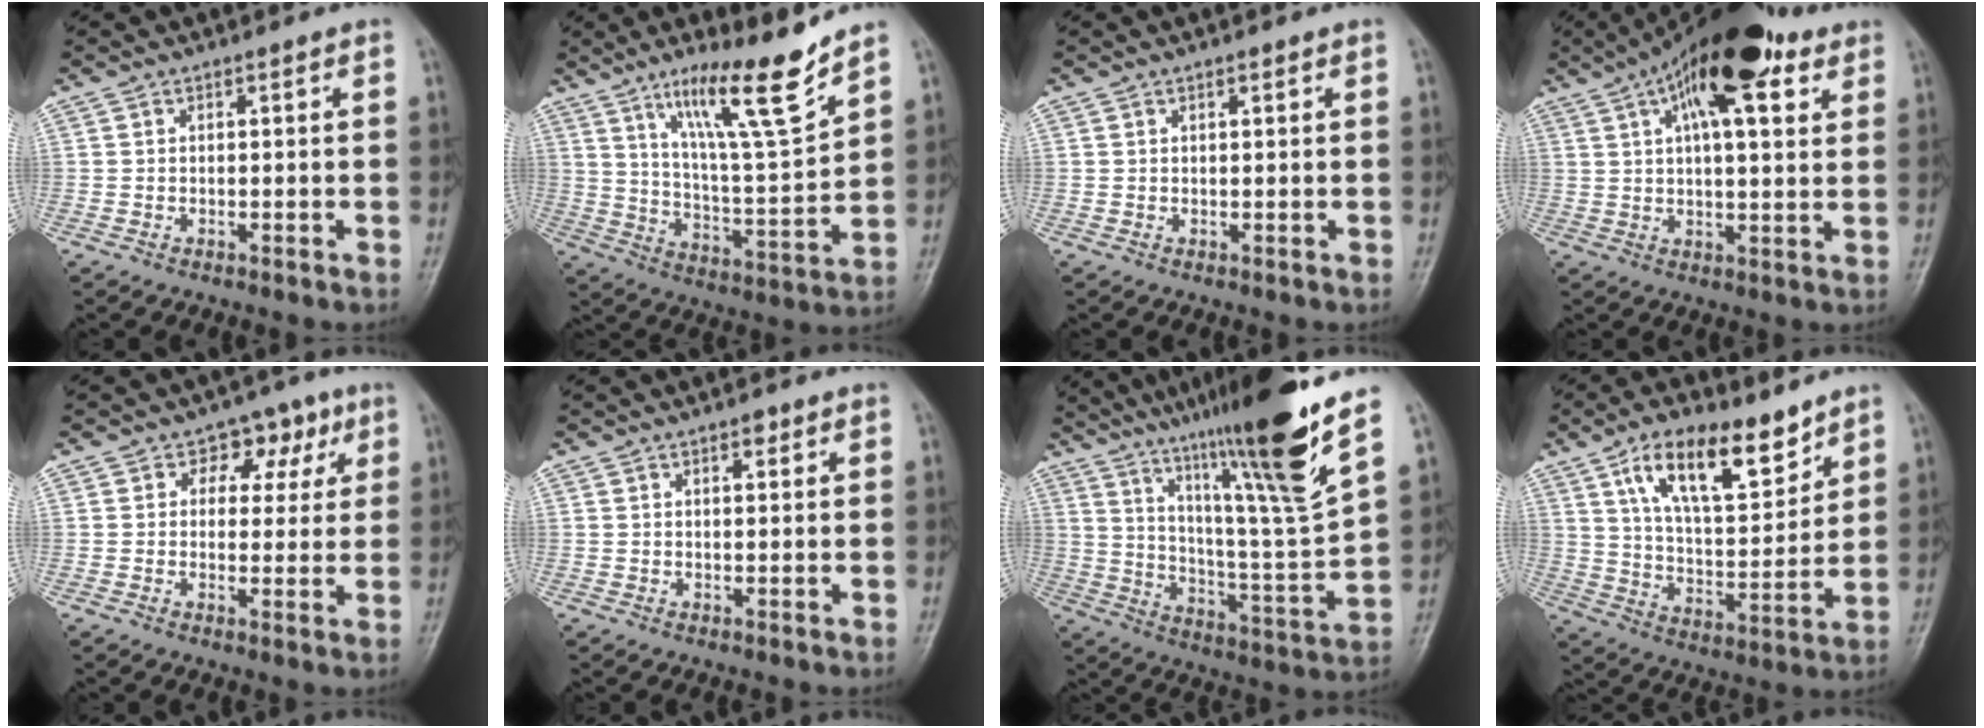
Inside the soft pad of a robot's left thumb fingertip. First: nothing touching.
{"total": 15.2, "force": [10.4, 1.3, 11.0], "torque": [-0.179, -0.068, 0.185]}
{"total": 0.9, "force": [0.5, 0.3, 0.6], "torque": [-0.010, -0.001, 0.008]}
{"total": 18.6, "force": [8.9, 7.2, 14.7], "torque": [-0.217, 0.003, 0.139]}
{"total": 6.7, "force": [2.7, 5.1, 3.4], "torque": [0.003, -0.001, 0.029]}
{"total": 1.7, "force": [1.0, 0.8, 1.1], "torque": [-0.011, -0.003, 0.014]}
{"total": 23.2, "force": [15.7, 0.5, 17.1], "torque": [-0.253, -0.076, 0.263]}
{"total": 16.2, "force": [9.8, 6.6, 11.1], "torque": [-0.153, -0.048, 0.176]}